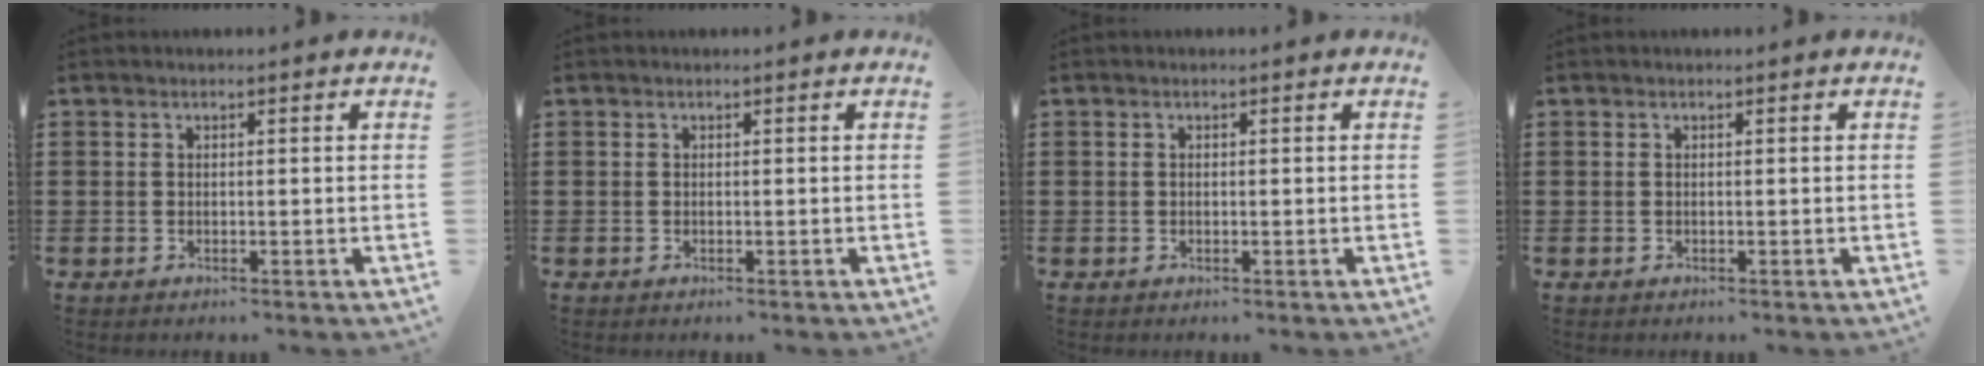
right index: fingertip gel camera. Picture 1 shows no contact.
{"total": 0.0}
{"total": 0.0}
{"total": 0.0}